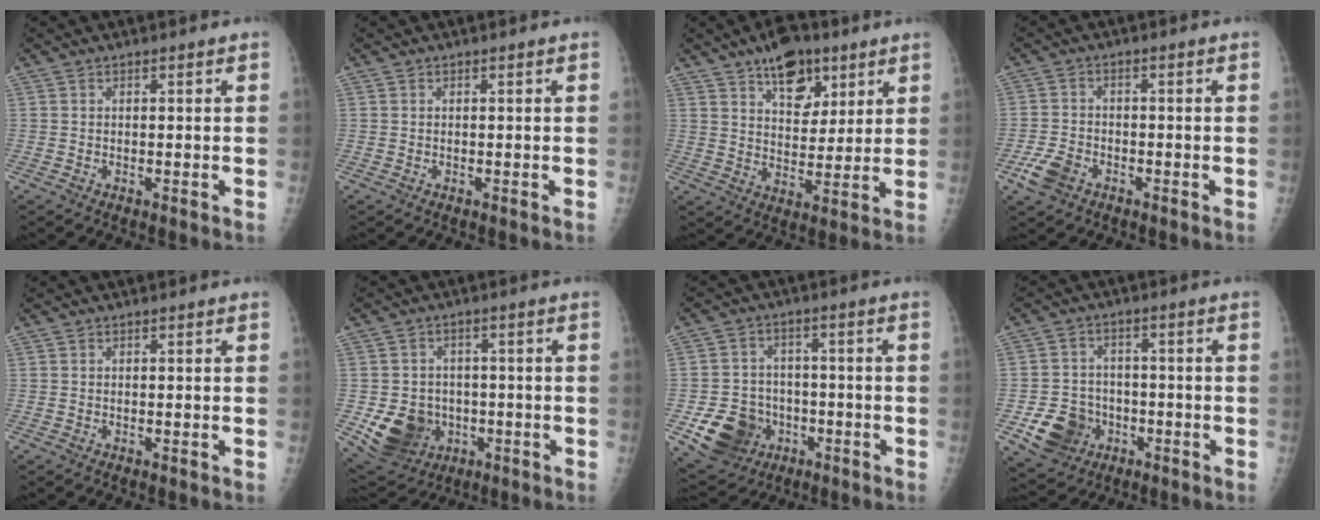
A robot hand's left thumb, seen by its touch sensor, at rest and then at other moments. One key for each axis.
{"total": 0.0}
{"total": 11.7, "fx": 7.0, "fy": 6.2, "fz": 7.0, "tx": -0.073, "ty": -0.036, "tz": 0.111}
{"total": 5.2, "fx": -2.8, "fy": 3.4, "fz": 2.8, "tx": -0.061, "ty": 0.010, "tz": -0.051}
{"total": 0.0}
{"total": 11.3, "fx": -2.6, "fy": 9.7, "fz": 5.1, "tx": -0.067, "ty": 0.006, "tz": -0.026}
{"total": 12.0, "fx": -4.1, "fy": 10.2, "fz": 4.9, "tx": -0.067, "ty": 0.018, "tz": -0.056}
{"total": 9.5, "fx": -3.5, "fy": 8.1, "fz": 3.6, "tx": -0.040, "ty": 0.020, "tz": -0.050}